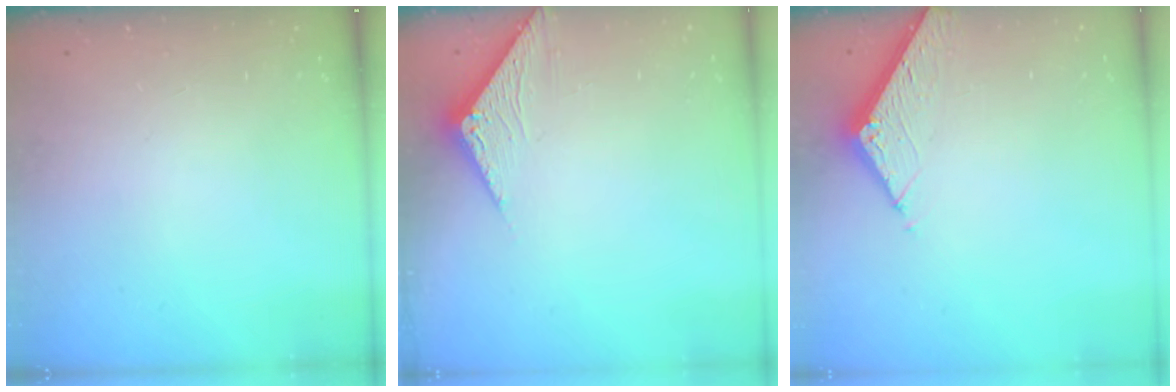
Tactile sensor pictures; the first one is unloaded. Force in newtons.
{"total": 3.0, "press": 3.0, "slide": 0.1}
{"total": 5.5, "press": 5.5, "slide": 0.3}